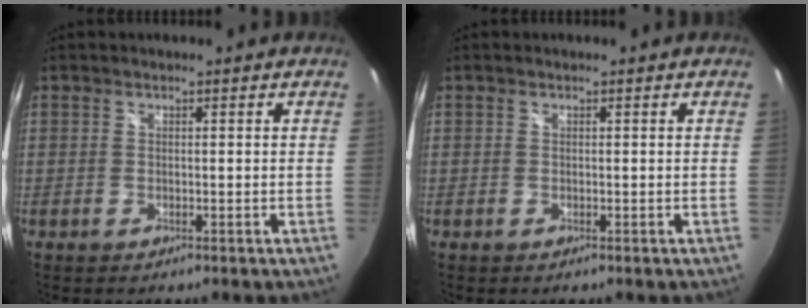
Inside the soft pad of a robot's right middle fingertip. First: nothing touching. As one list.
[{"total": 0.0}]